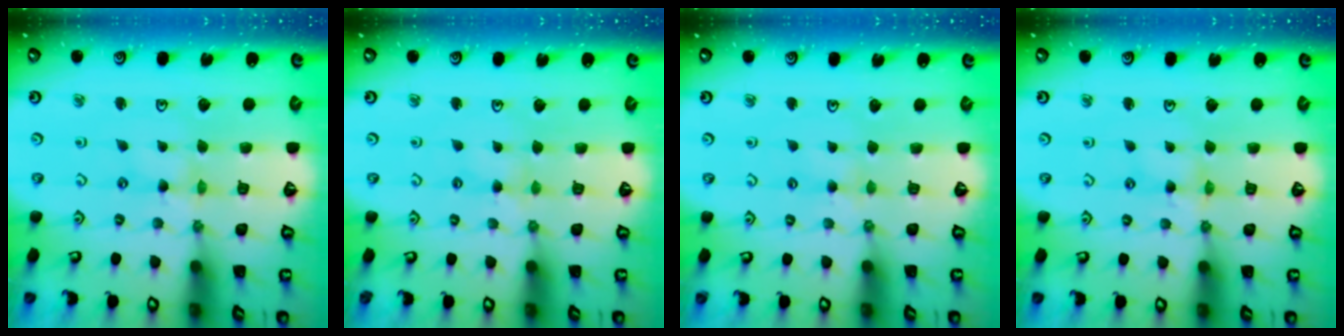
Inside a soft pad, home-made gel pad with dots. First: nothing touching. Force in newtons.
{"total": 3.2, "press": 3.1, "slide": 0.5}
{"total": 3.0, "press": 3.0, "slide": 0.4}
{"total": 2.0, "press": 2.0, "slide": 0.3}